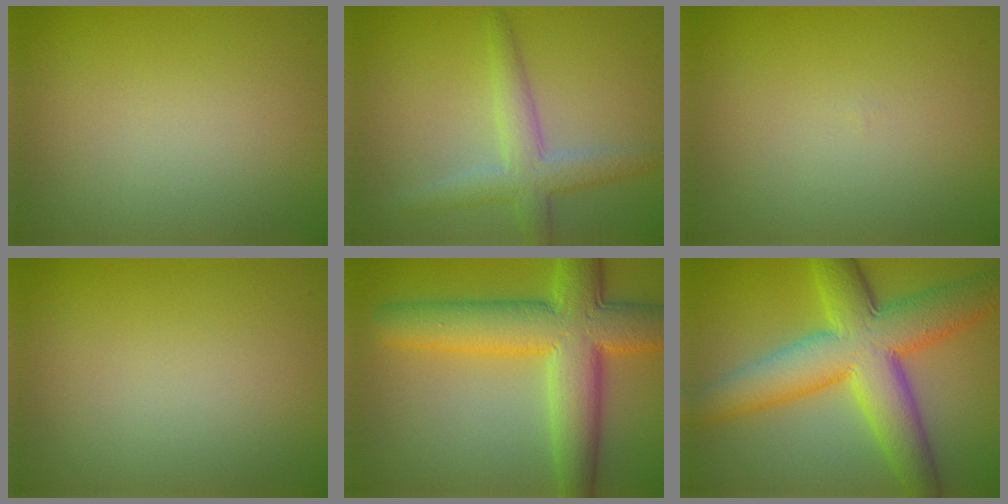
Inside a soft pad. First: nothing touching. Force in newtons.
{"total": 3.6, "press": 3.6, "slide": 0.2}
{"total": 0.0}
{"total": 0.0}
{"total": 9.3, "press": 9.3, "slide": 0.3}
{"total": 10.5, "press": 10.5, "slide": 0.2}